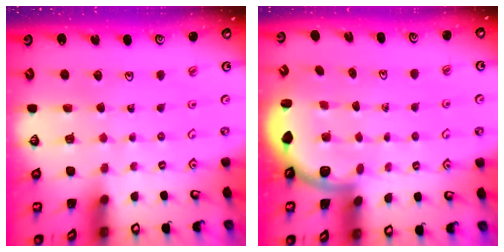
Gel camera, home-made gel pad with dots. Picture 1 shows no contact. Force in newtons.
{"total": 2.6, "press": 2.5, "slide": 0.7}